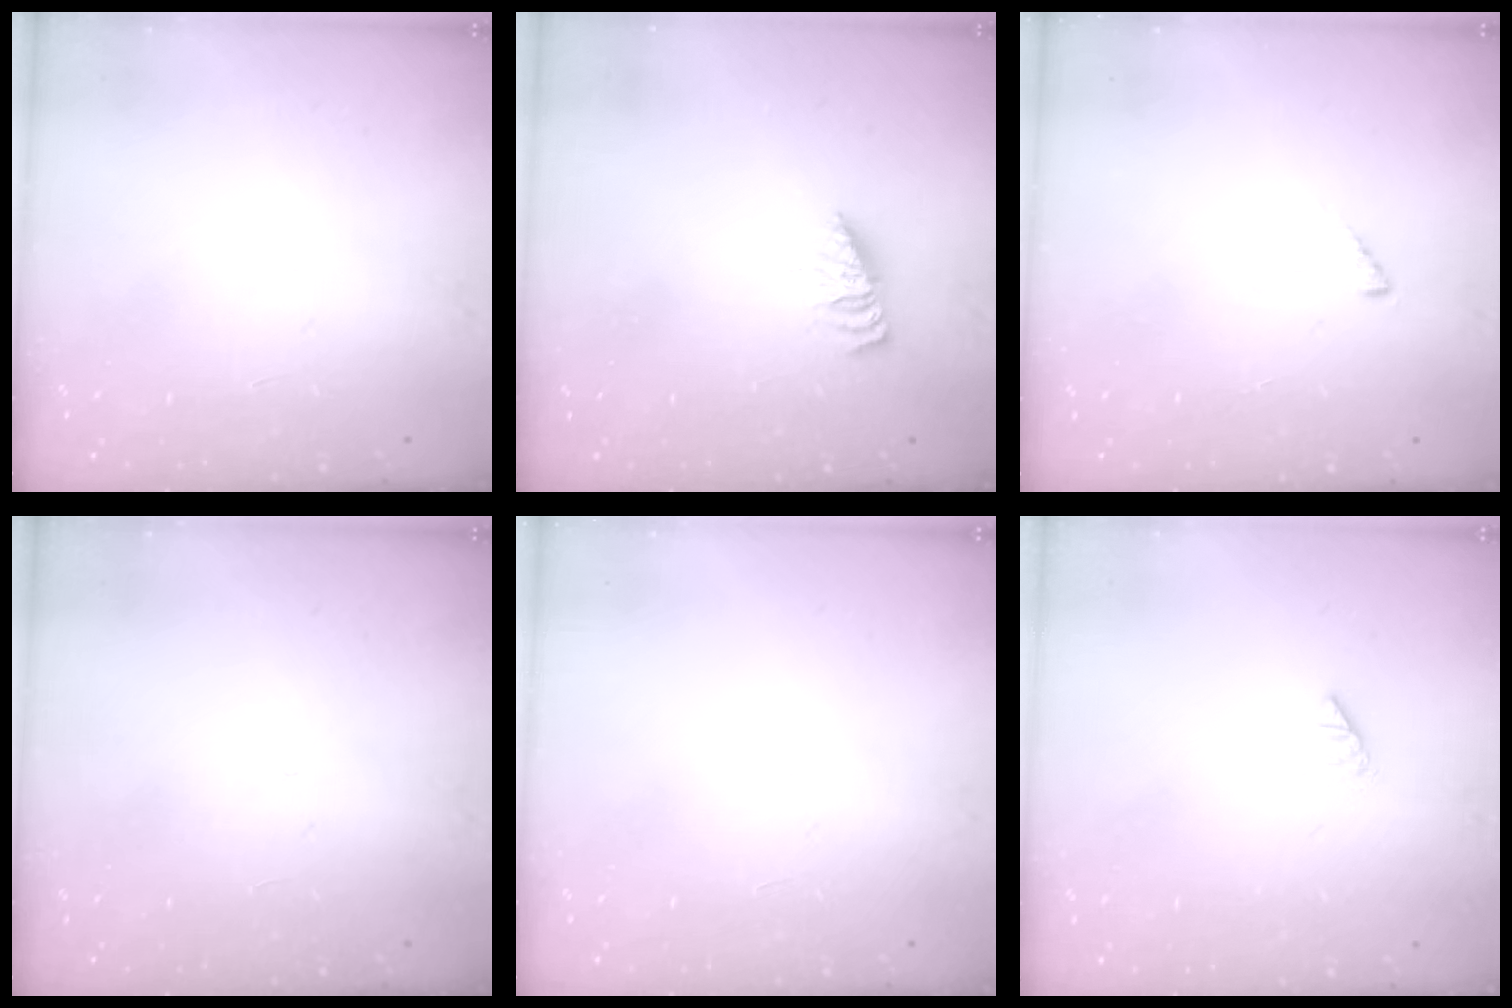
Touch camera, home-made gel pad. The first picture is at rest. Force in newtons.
{"total": 1.8, "press": 1.8, "slide": 0.2}
{"total": 2.2, "press": 2.2, "slide": 0.4}
{"total": 0.0}
{"total": 0.0}
{"total": 0.0}